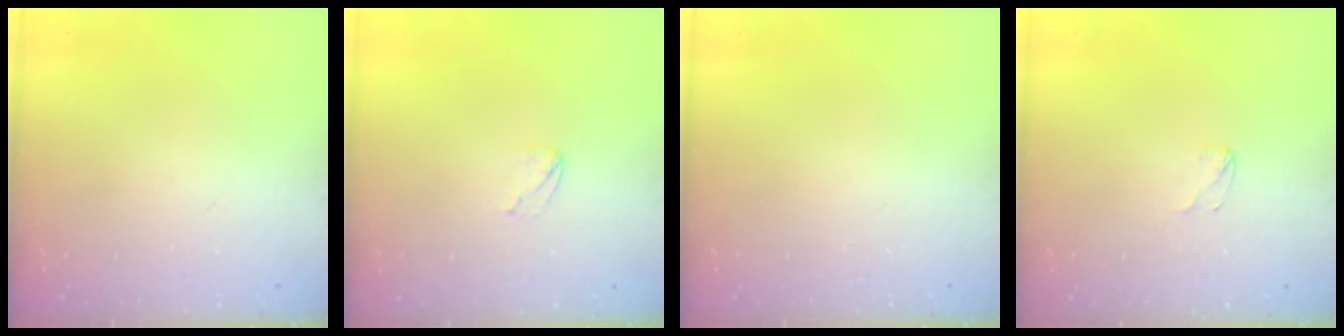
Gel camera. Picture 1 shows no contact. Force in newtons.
{"total": 3.6, "press": 3.6, "slide": 0.3}
{"total": 0.0}
{"total": 2.6, "press": 2.6, "slide": 0.2}